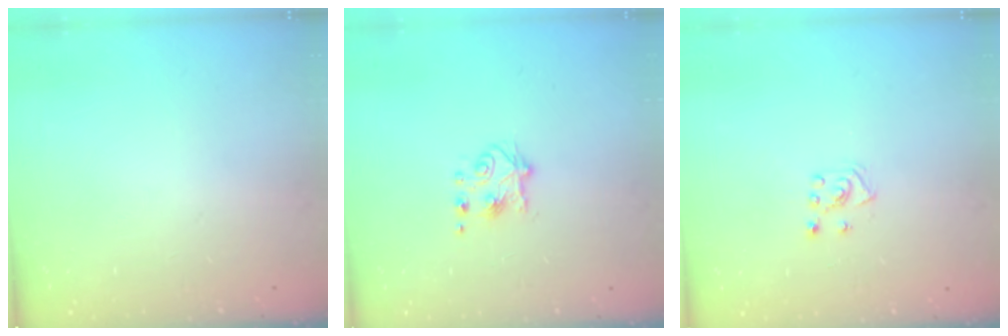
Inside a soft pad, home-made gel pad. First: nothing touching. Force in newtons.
{"total": 5.3, "press": 5.2, "slide": 0.8}
{"total": 5.3, "press": 5.3, "slide": 0.5}